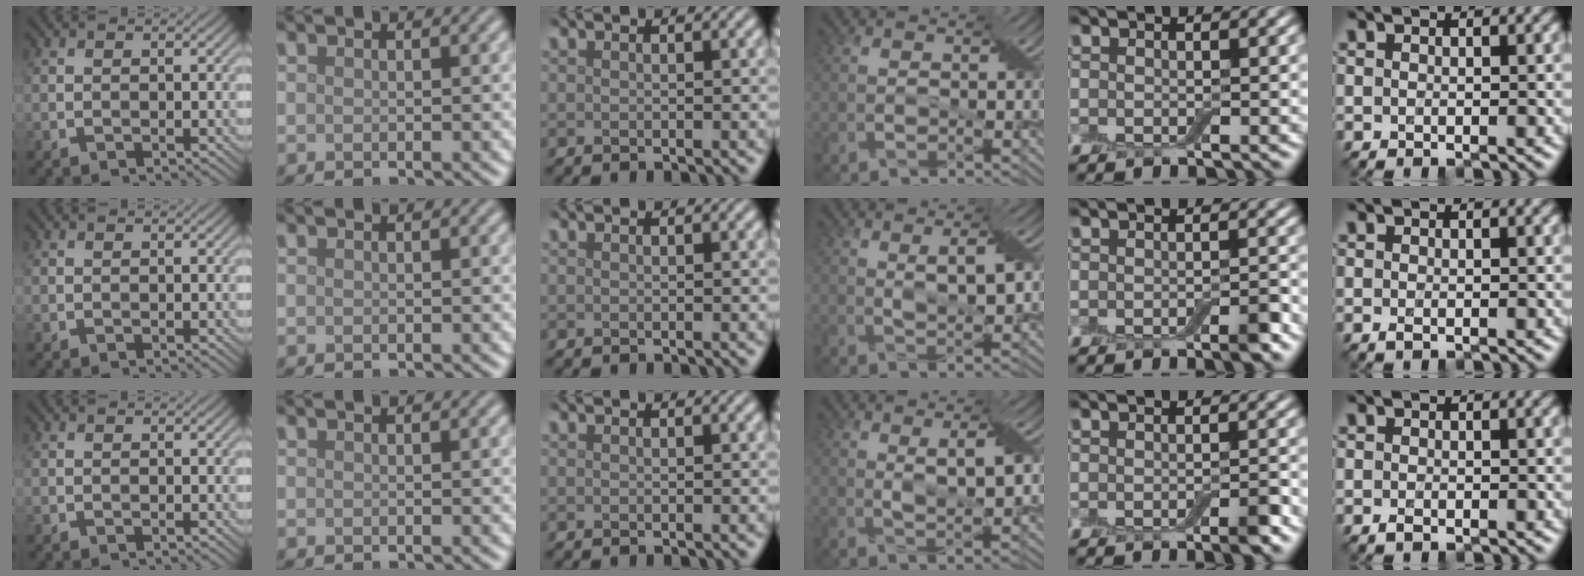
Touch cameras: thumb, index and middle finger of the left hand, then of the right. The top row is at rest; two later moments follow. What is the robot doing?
{"motion": "squeeze", "object": "air blower"}